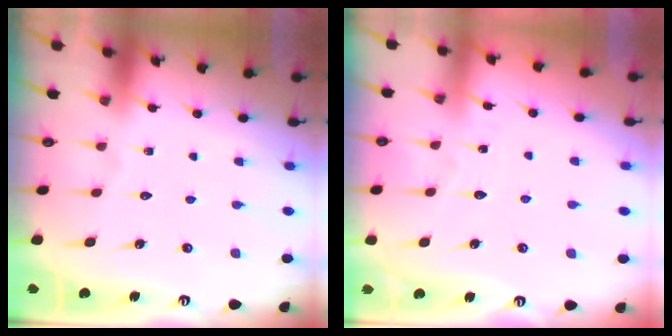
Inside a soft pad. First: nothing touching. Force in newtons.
{"total": 2.7, "press": 2.7, "slide": 0.4}